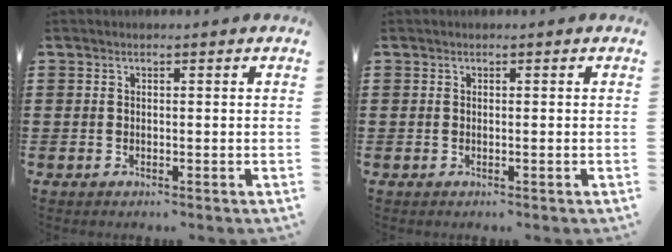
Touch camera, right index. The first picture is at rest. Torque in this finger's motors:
{"motor_torque": [0.53, 0.42, 0.00, 0.00]}